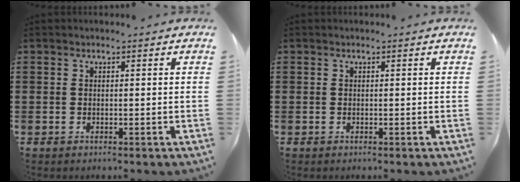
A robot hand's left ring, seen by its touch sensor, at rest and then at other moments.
{"total": 0.0}